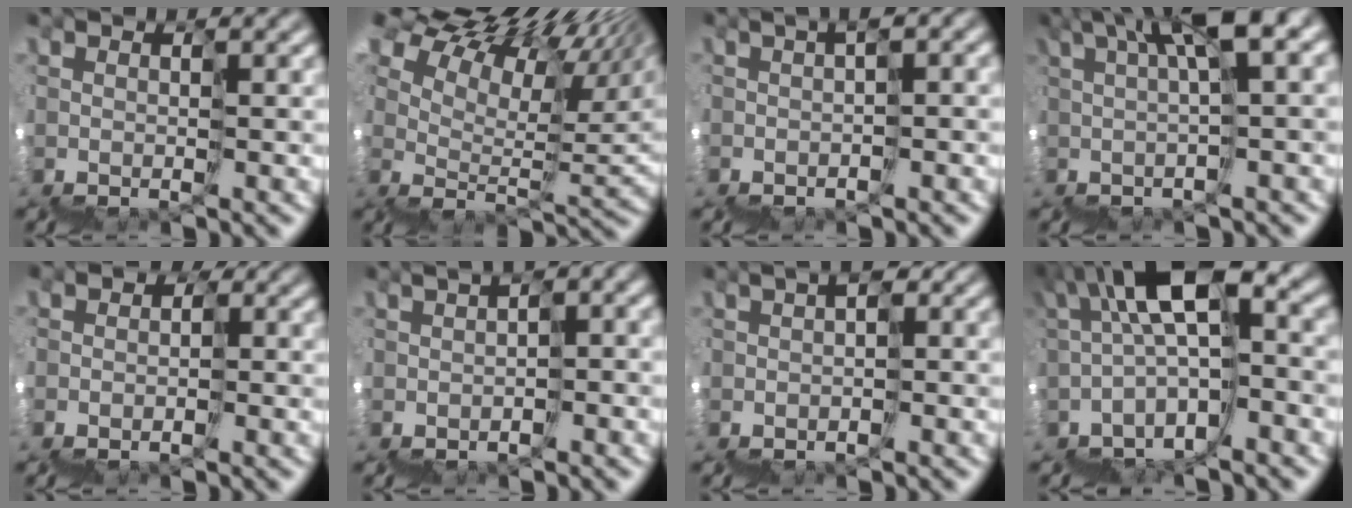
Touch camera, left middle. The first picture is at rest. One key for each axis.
{"total": 12.7, "fx": 11.7, "fy": 2.2, "fz": 4.5, "tx": -0.082, "ty": 0.073, "tz": 0.186}
{"total": 2.6, "fx": -1.4, "fy": -0.2, "fz": 2.1, "tx": -0.037, "ty": -0.007, "tz": -0.020}
{"total": 7.0, "fx": 3.5, "fy": 0.2, "fz": 6.1, "tx": -0.073, "ty": 0.053, "tz": 0.063}
{"total": 3.5, "fx": -2.3, "fy": 2.7, "fz": 0.0, "tx": 0.011, "ty": 0.011, "tz": -0.042}
{"total": 3.8, "fx": -2.3, "fy": 1.0, "fz": 2.8, "tx": -0.037, "ty": -0.003, "tz": -0.025}
{"total": 1.8, "fx": -1.8, "fy": -0.2, "fz": 0.3, "tx": -0.011, "ty": -0.003, "tz": -0.038}
{"total": 7.4, "fx": 0.8, "fy": 2.1, "fz": 7.1, "tx": -0.125, "ty": 0.045, "tz": 0.006}